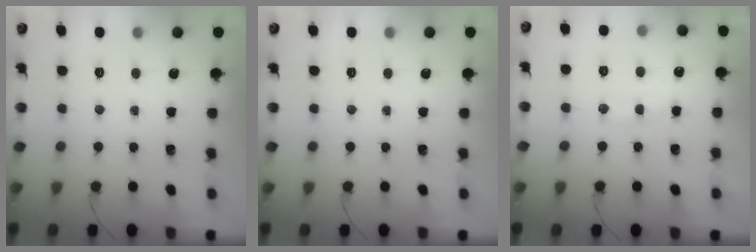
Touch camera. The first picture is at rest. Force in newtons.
{"total": 0.0}
{"total": 8.8, "press": 8.7, "slide": 1.2}